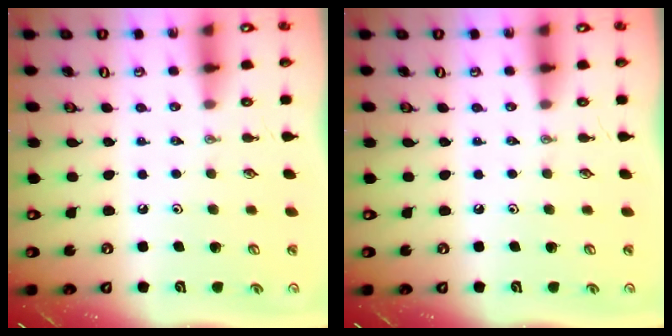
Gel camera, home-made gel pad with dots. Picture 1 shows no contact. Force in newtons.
{"total": 0.0}